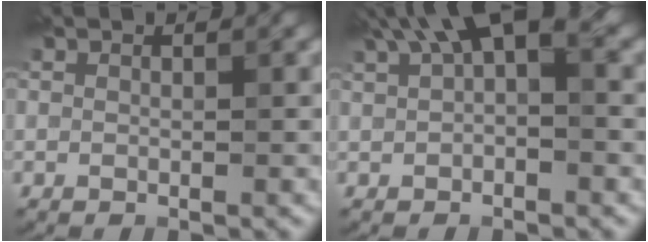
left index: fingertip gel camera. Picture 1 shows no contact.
{"total": 5.9, "force": [2.8, 2.4, 4.7], "torque": [-0.070, 0.017, 0.036]}